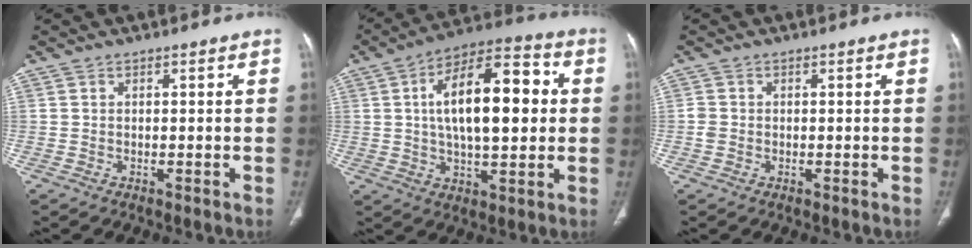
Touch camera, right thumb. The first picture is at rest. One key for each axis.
{"total": 19.3, "fx": 2.5, "fy": 8.7, "fz": 17.0, "tx": -0.254, "ty": 0.022, "tz": 0.033}
{"total": 1.4, "fx": -0.3, "fy": 1.2, "fz": 0.7, "tx": -0.014, "ty": 0.002, "tz": -0.008}